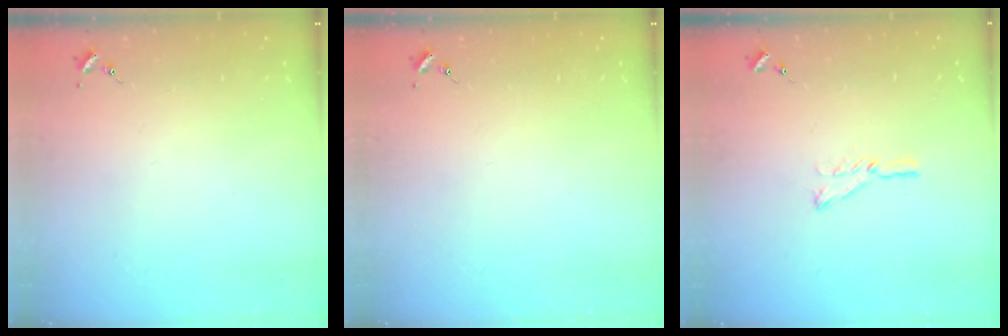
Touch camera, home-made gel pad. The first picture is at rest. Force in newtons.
{"total": 0.0}
{"total": 6.4, "press": 6.3, "slide": 0.6}